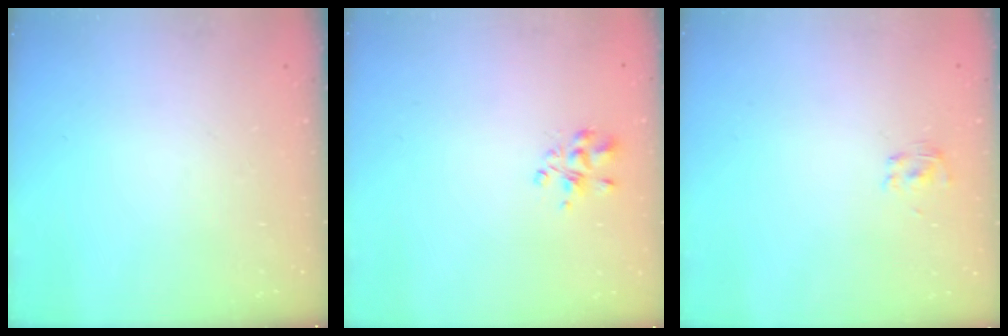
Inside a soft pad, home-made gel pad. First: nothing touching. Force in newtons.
{"total": 3.2, "press": 3.2, "slide": 0.4}
{"total": 1.9, "press": 1.6, "slide": 1.0}